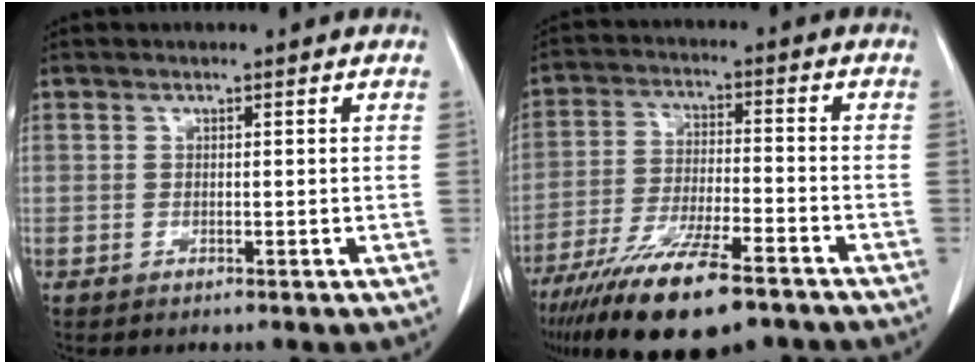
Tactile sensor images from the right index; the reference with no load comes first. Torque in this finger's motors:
{"motor_torque": [1.06, -1.08, 1.05, 0.21]}